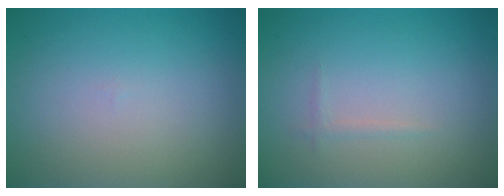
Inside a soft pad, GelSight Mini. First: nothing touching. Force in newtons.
{"total": 0.5, "press": 0.5, "slide": 0.1}